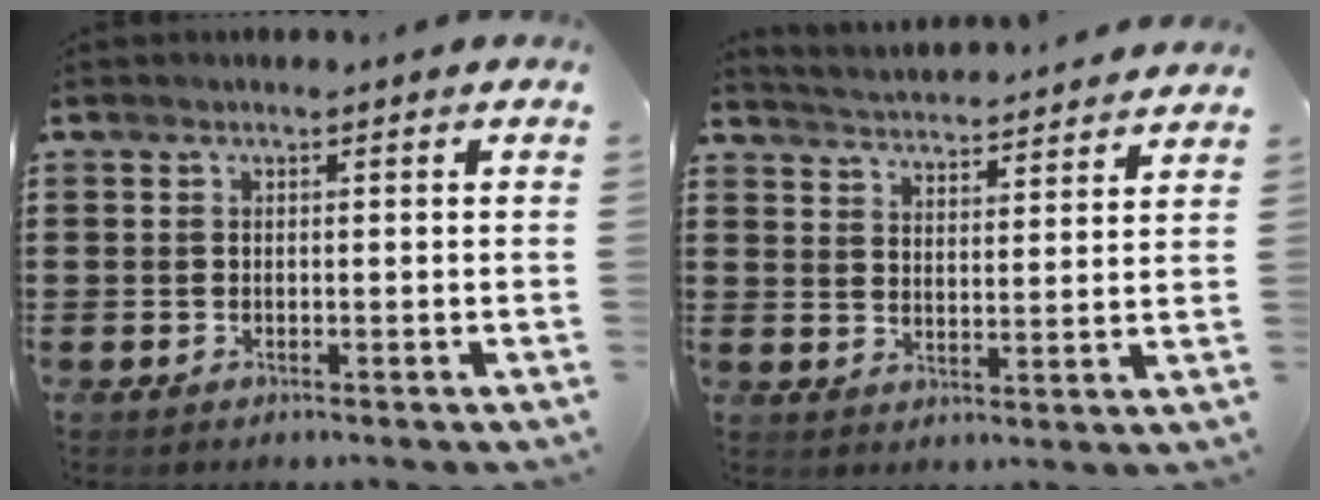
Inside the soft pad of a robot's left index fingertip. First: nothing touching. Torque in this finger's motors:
{"motor_torque": [1.59, -0.55, 0.08, 0.06]}